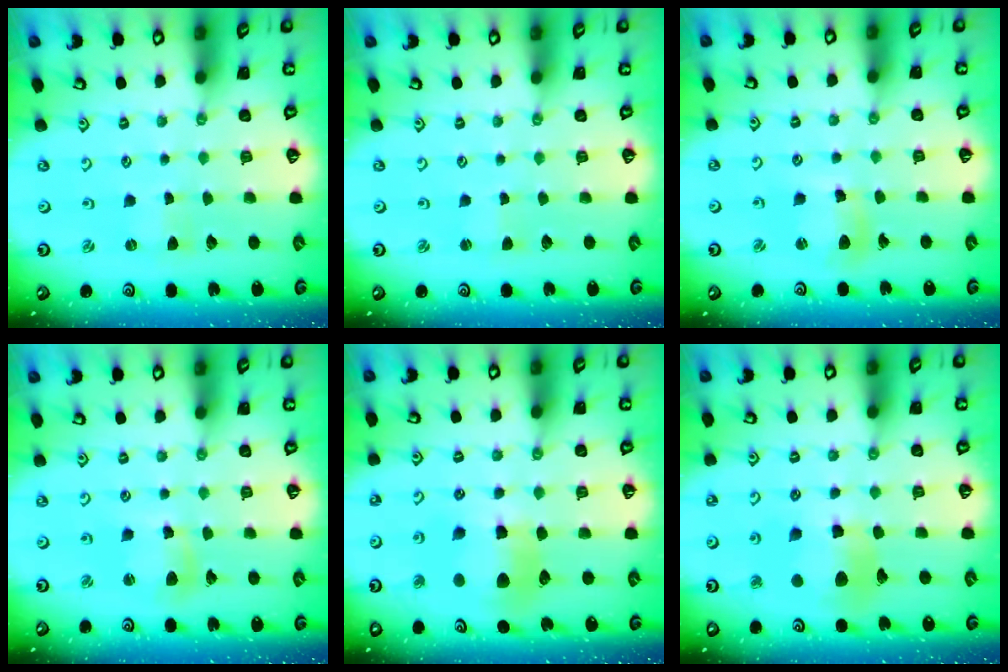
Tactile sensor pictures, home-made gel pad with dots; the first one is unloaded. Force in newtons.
{"total": 1.4, "press": 1.4, "slide": 0.3}
{"total": 8.7, "press": 8.6, "slide": 1.1}
{"total": 7.2, "press": 7.1, "slide": 1.2}
{"total": 11.4, "press": 11.3, "slide": 1.5}
{"total": 12.9, "press": 12.8, "slide": 1.7}